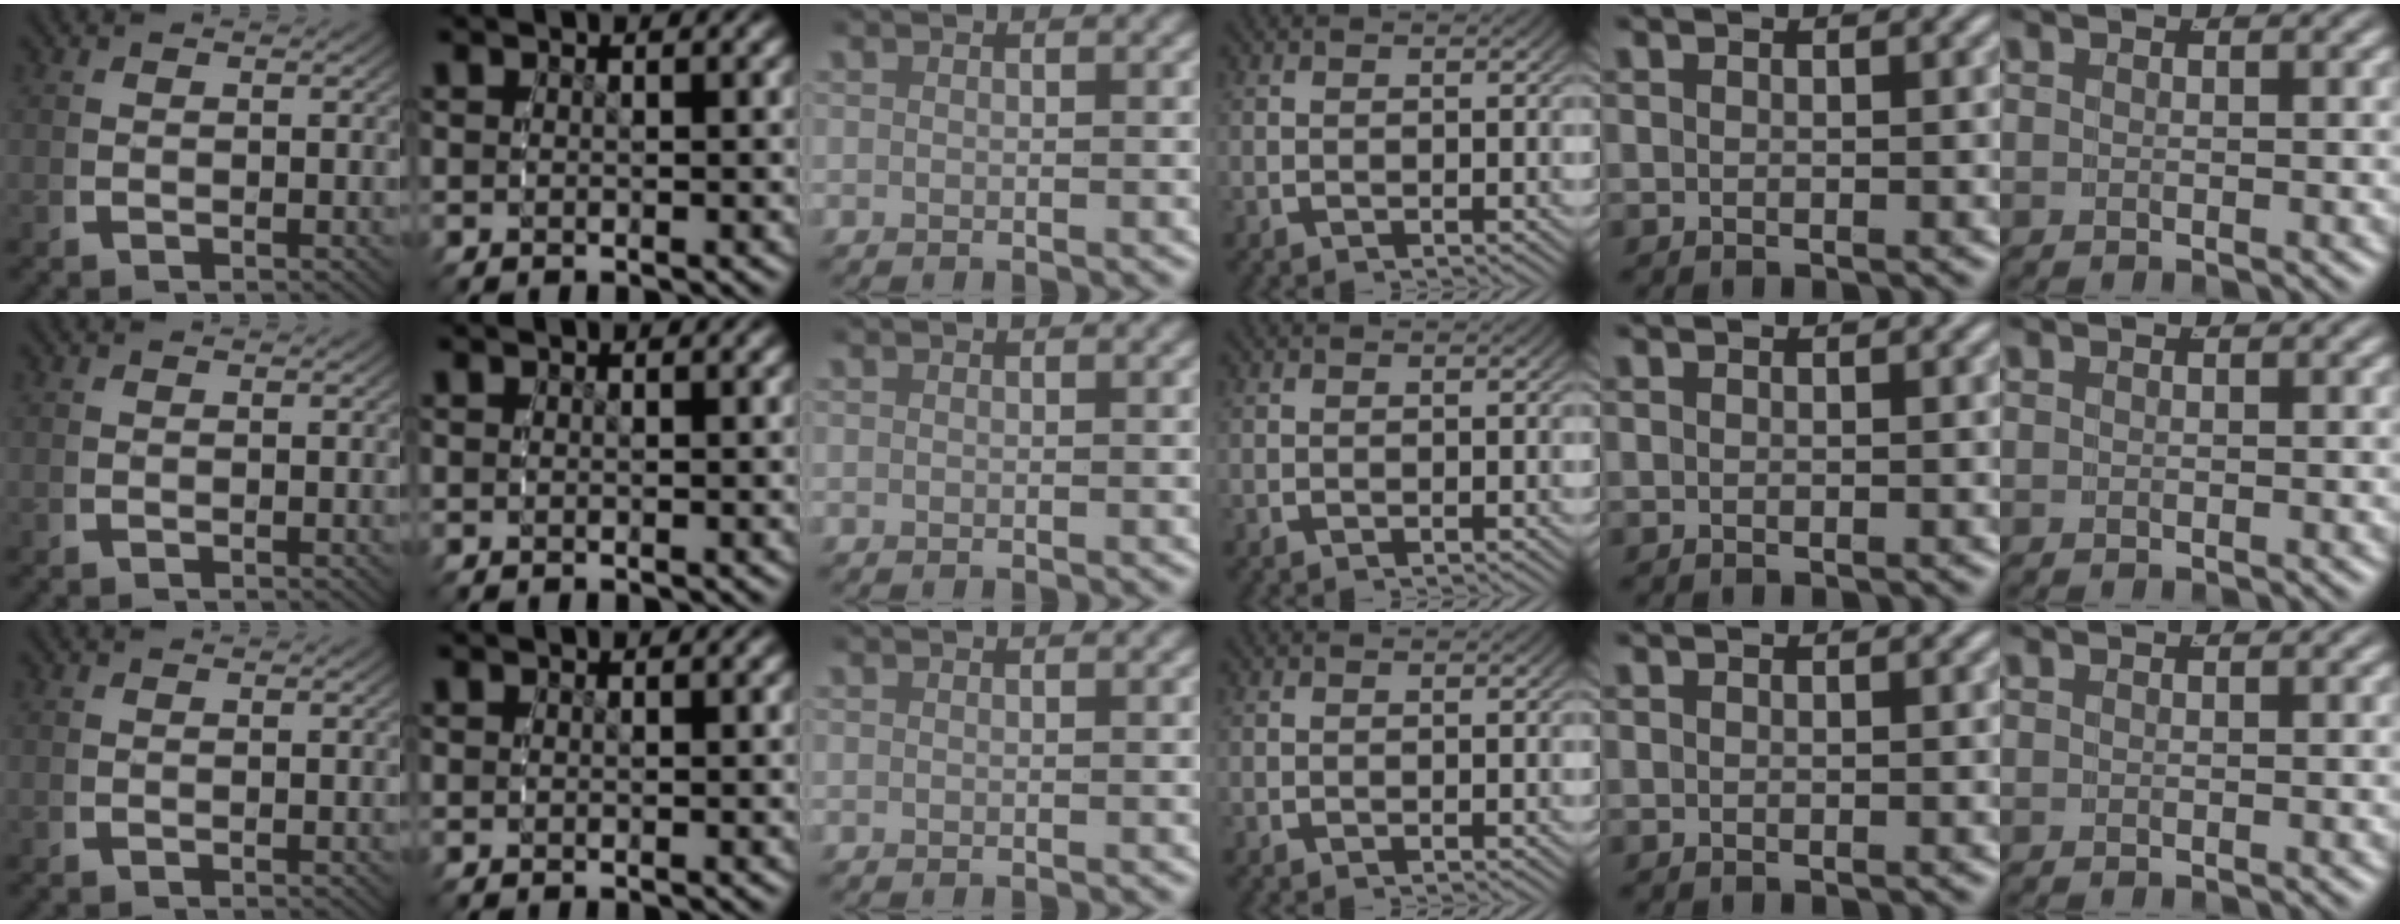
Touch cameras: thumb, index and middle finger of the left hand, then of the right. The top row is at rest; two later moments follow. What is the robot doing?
{"motion": "reach", "object": "toothpaste"}